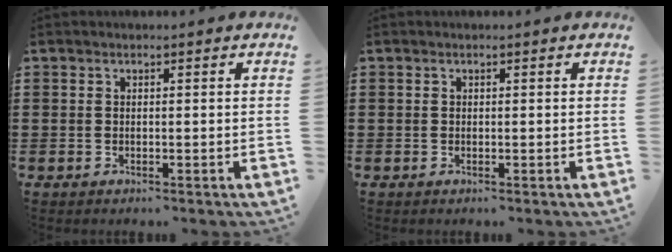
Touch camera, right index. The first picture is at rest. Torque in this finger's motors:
{"motor_torque": [0.81, 0.75, 0.02, 0.02]}